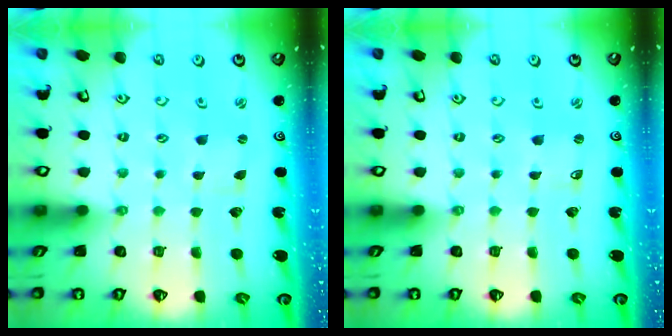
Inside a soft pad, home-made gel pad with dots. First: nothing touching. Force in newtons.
{"total": 1.2, "press": 1.2, "slide": 0.1}